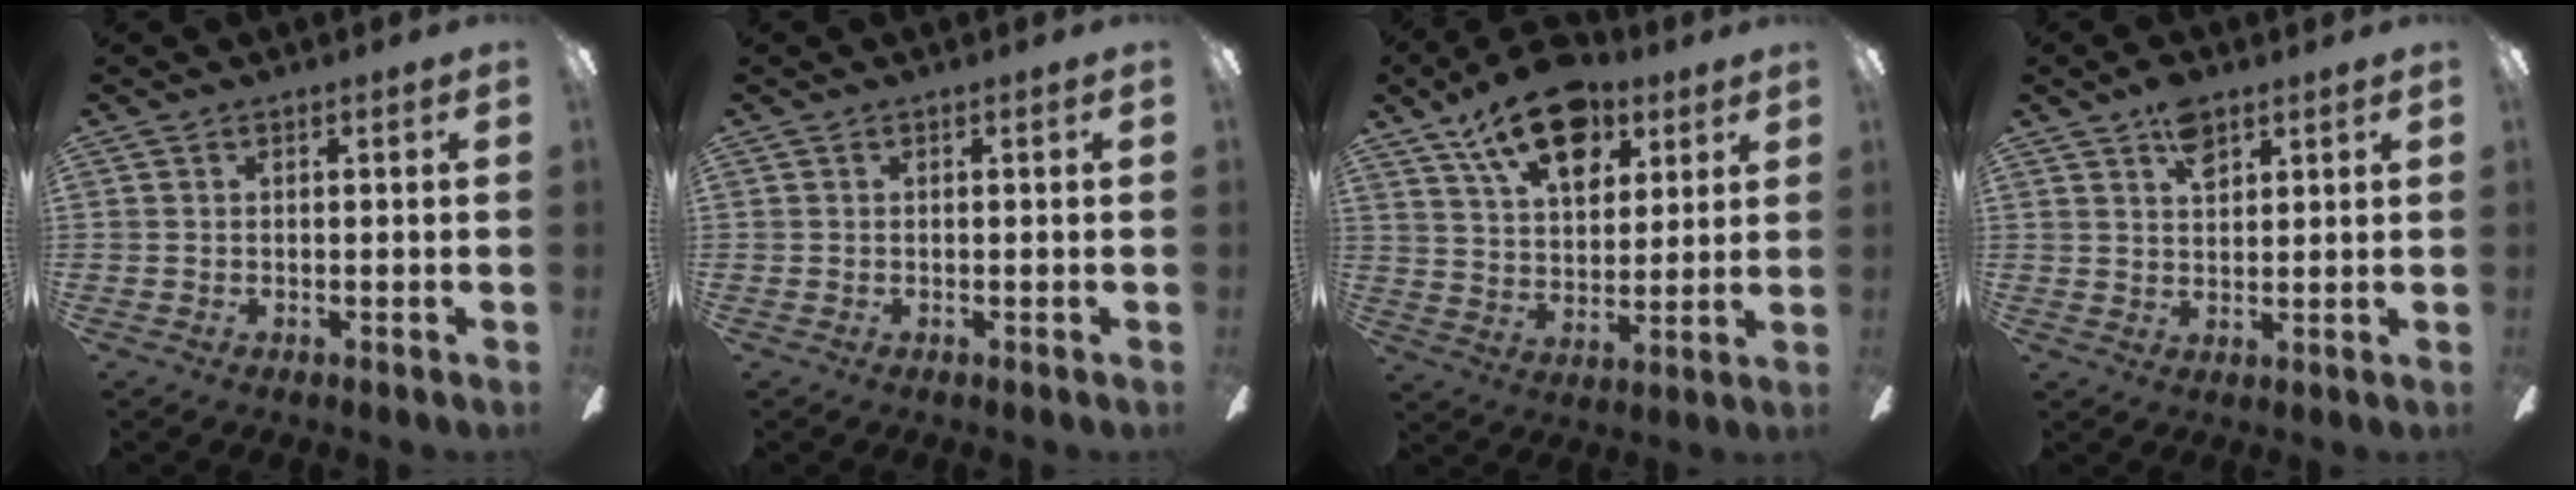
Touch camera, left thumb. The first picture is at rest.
{"total": 0.0}
{"total": 17.0, "force": [10.2, 9.3, 9.9], "torque": [-0.147, -0.042, 0.179]}
{"total": 6.2, "force": [3.8, 3.2, 3.7], "torque": [-0.057, -0.008, 0.065]}